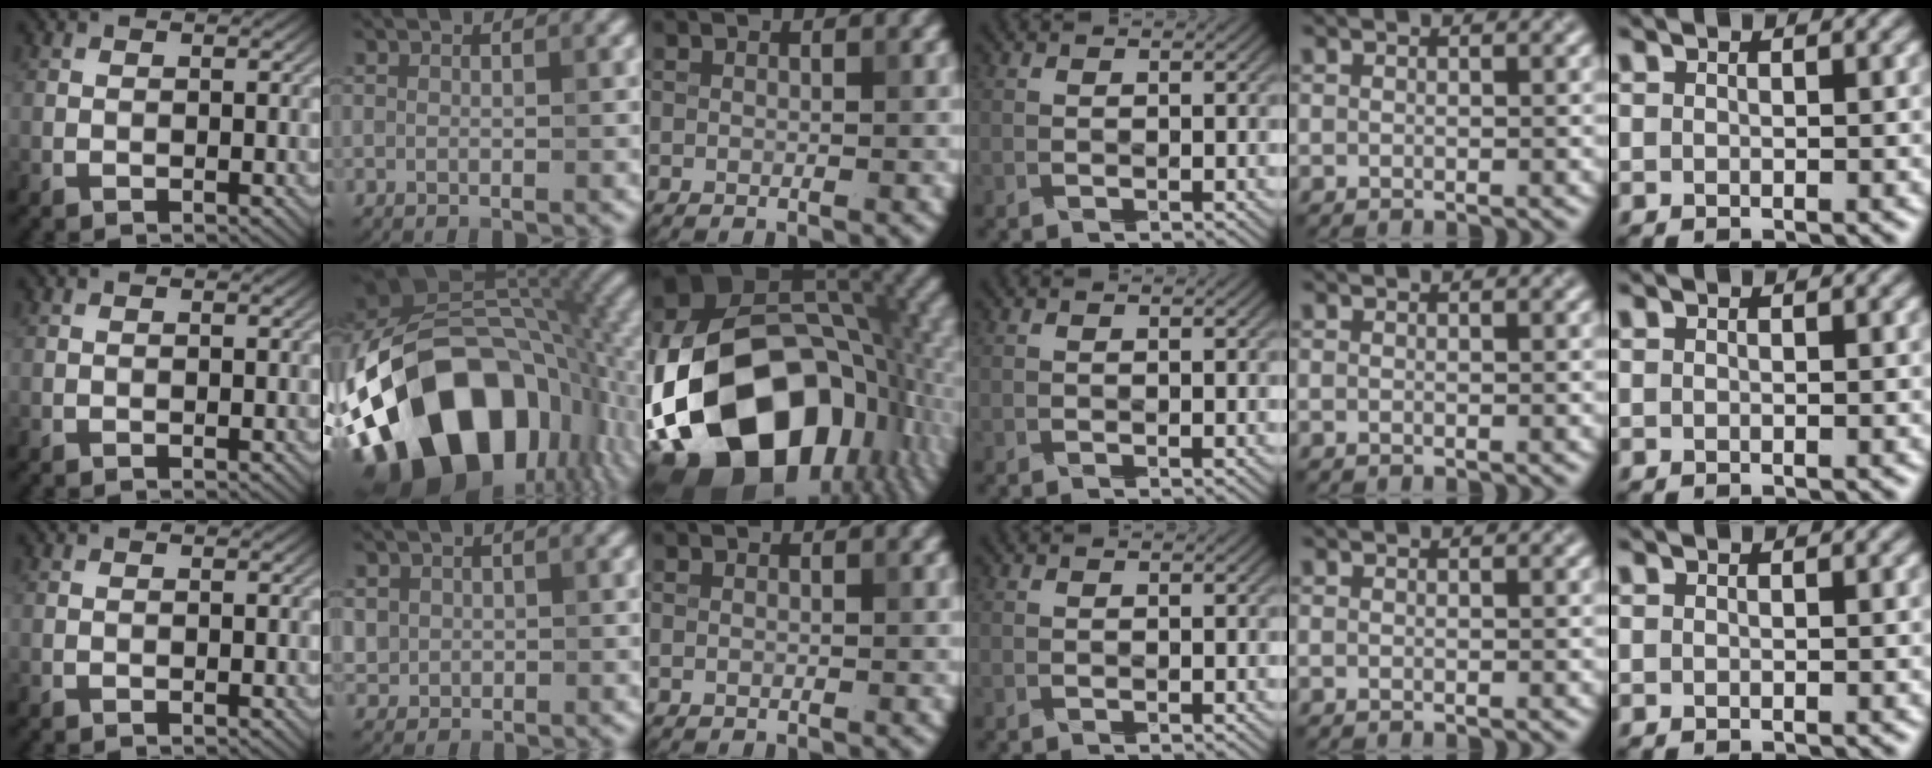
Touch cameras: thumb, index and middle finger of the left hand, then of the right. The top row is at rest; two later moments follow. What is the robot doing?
{"motion": "fold", "object": "canvas paper"}